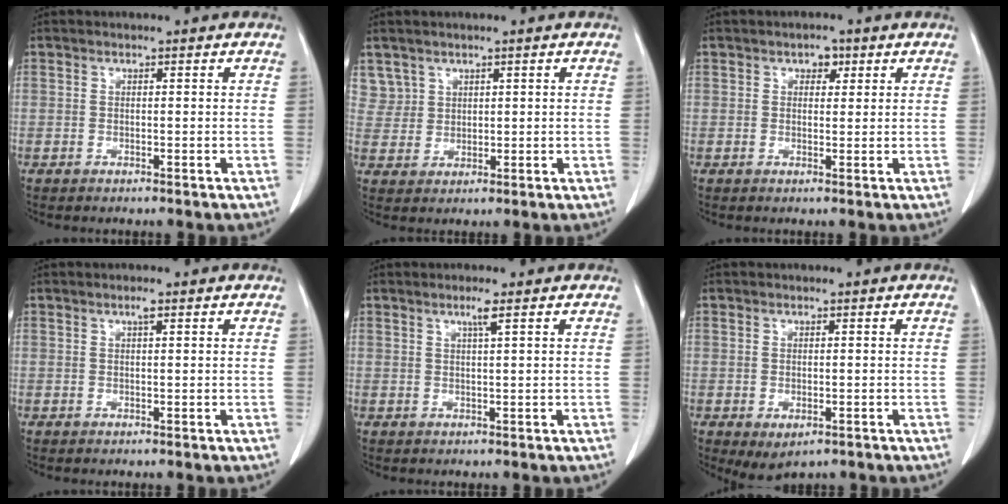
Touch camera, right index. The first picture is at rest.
{"total": 3.9, "force": [2.5, 3.0, -0.3], "torque": [0.020, 0.003, 0.051]}
{"total": 2.1, "force": [1.1, 1.4, 1.2], "torque": [-0.011, 0.004, 0.013]}
{"total": 1.1, "force": [0.6, 0.1, 0.9], "torque": [-0.014, 0.002, 0.008]}
{"total": 1.8, "force": [1.0, -0.4, 1.5], "torque": [-0.029, -0.001, 0.018]}
{"total": 2.5, "force": [-1.1, 1.5, 1.8], "torque": [-0.024, -0.004, -0.003]}